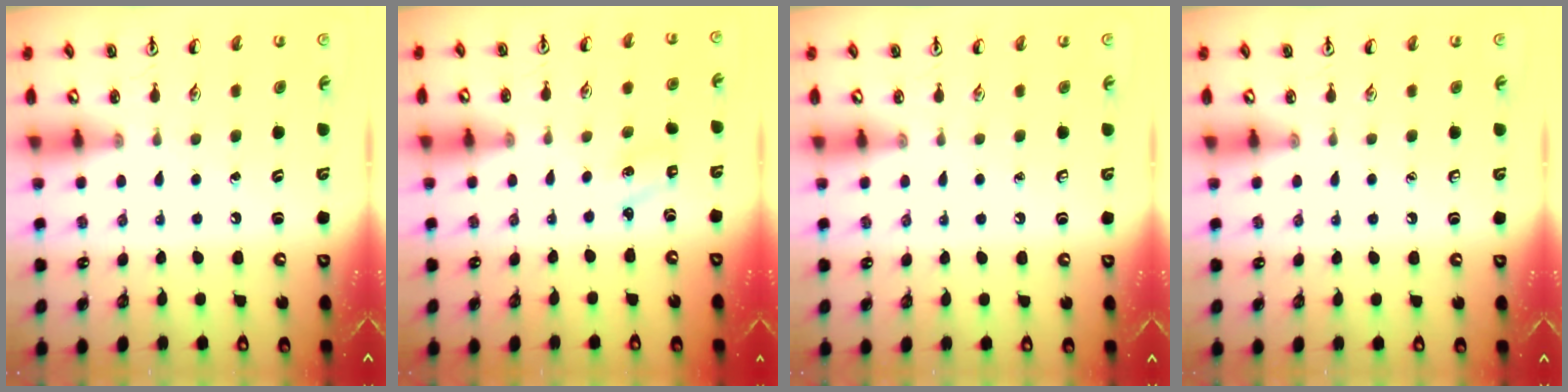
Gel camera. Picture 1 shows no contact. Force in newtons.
{"total": 1.4, "press": 1.3, "slide": 0.6}
{"total": 0.0}
{"total": 0.0}